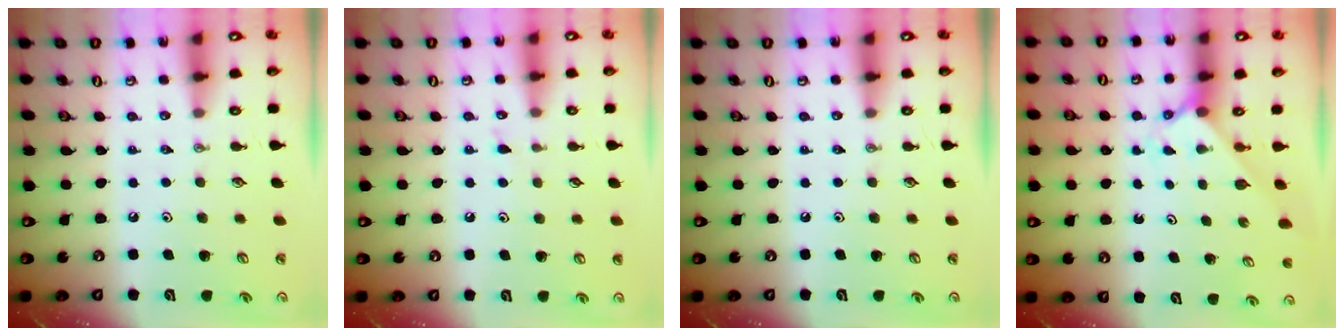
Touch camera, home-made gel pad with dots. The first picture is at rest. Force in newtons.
{"total": 4.8, "press": 4.7, "slide": 0.6}
{"total": 0.0}
{"total": 2.1, "press": 2.1, "slide": 0.2}